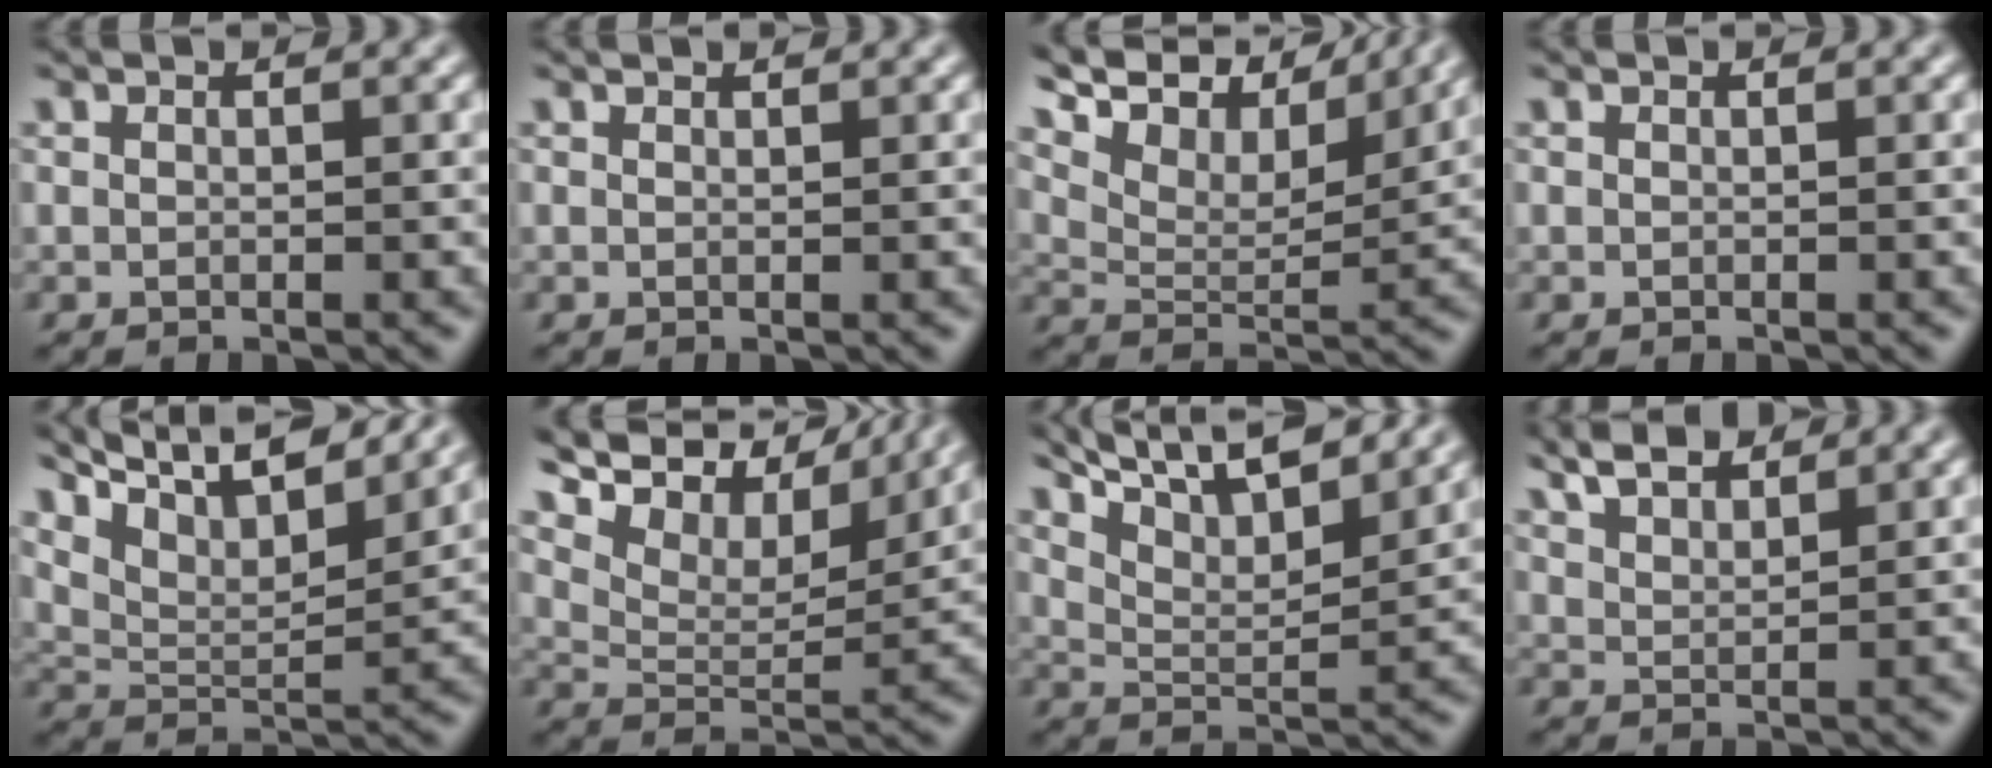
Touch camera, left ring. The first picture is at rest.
{"total": 0.7, "force": [0.6, 0.2, 0.2], "torque": [-0.002, 0.005, 0.001]}
{"total": 10.8, "force": [7.9, 3.9, 6.3], "torque": [-0.156, 0.034, 0.121]}
{"total": 0.0}
{"total": 10.8, "force": [7.2, 3.8, 7.1], "torque": [-0.130, 0.013, 0.119]}
{"total": 11.8, "force": [7.9, 5.0, 7.1], "torque": [-0.172, 0.044, 0.125]}
{"total": 10.5, "force": [7.8, 3.2, 6.3], "torque": [-0.124, 0.015, 0.109]}
{"total": 5.9, "force": [4.6, 2.0, 3.1], "torque": [-0.064, 0.034, 0.059]}